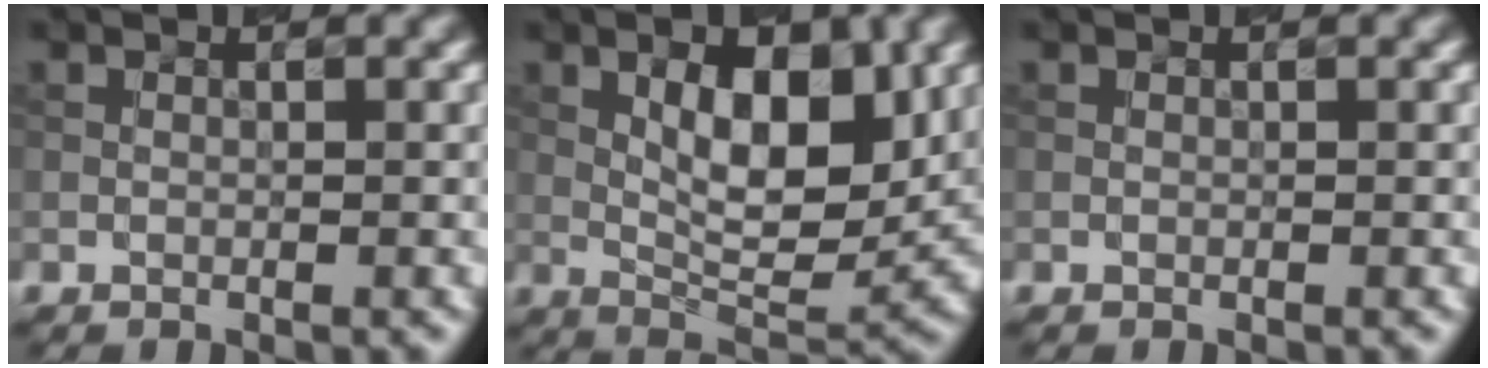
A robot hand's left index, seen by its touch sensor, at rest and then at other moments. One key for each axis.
{"total": 7.4, "fx": 1.9, "fy": 3.0, "fz": 6.5, "tx": -0.094, "ty": -0.003, "tz": 0.032}
{"total": 0.0}